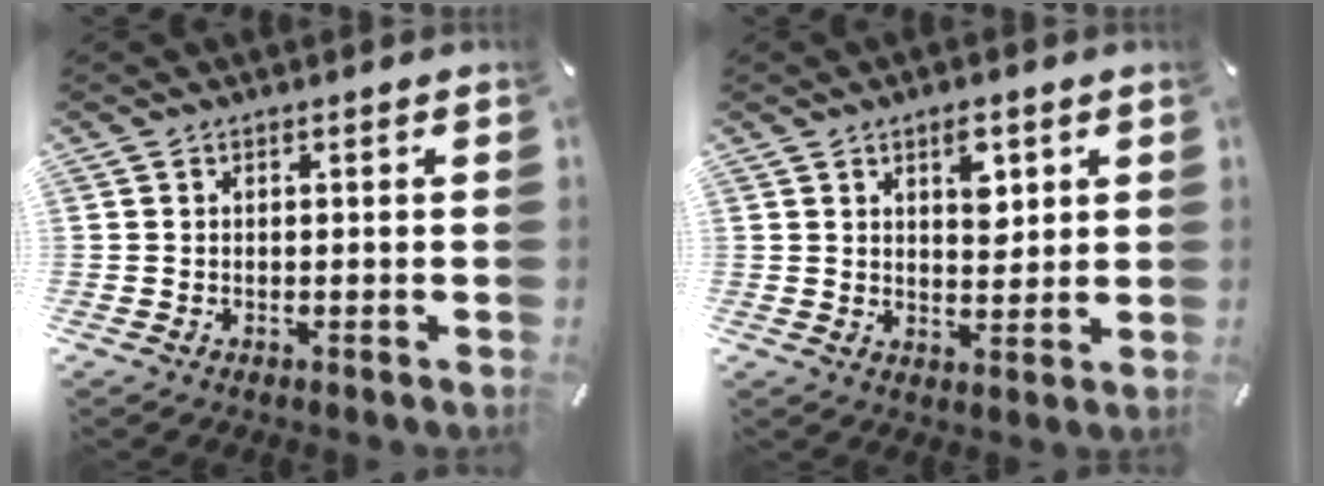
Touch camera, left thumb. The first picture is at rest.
{"total": 6.2, "force": [3.1, 3.4, 4.1], "torque": [-0.041, -0.017, 0.045]}